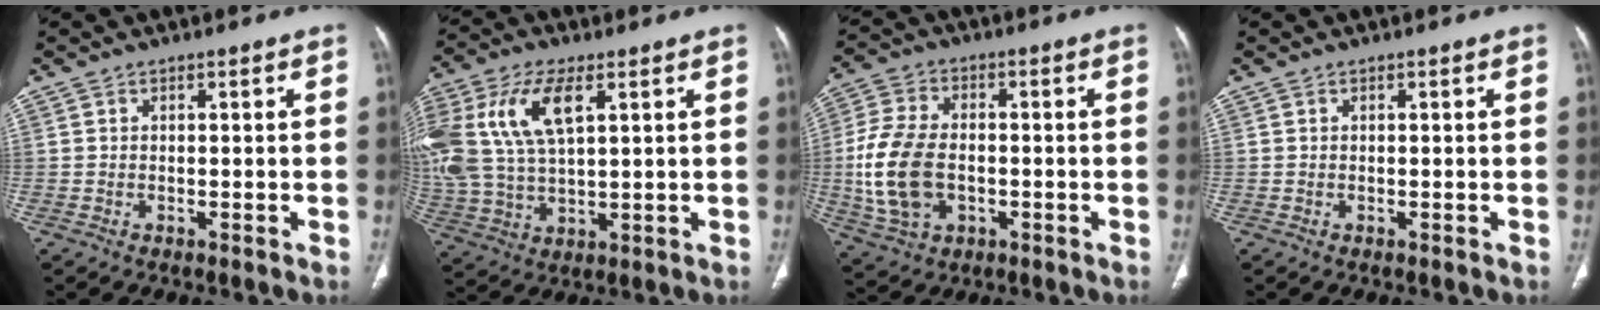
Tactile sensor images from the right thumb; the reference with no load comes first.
{"total": 20.1, "force": [6.6, 10.4, 15.9], "torque": [-0.379, 0.003, 0.126]}
{"total": 13.9, "force": [-1.6, 9.0, 10.5], "torque": [-0.220, 0.007, -0.026]}
{"total": 0.0}